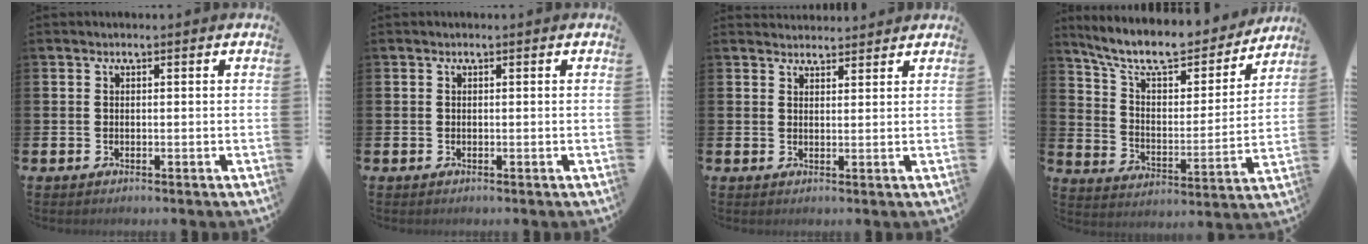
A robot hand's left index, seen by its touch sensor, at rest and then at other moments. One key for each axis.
{"total": 0.0}
{"total": 2.5, "fx": 2.4, "fy": 0.6, "fz": -0.1, "tx": 0.004, "ty": -0.012, "tz": 0.043}
{"total": 10.3, "fx": 9.0, "fy": 2.9, "fz": 4.0, "tx": -0.108, "ty": -0.061, "tz": 0.153}